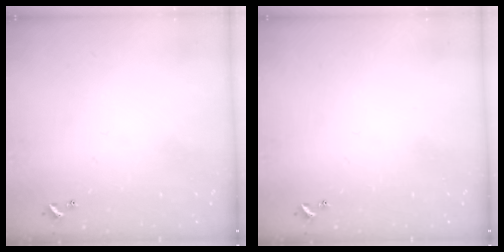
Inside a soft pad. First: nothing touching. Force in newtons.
{"total": 0.0}